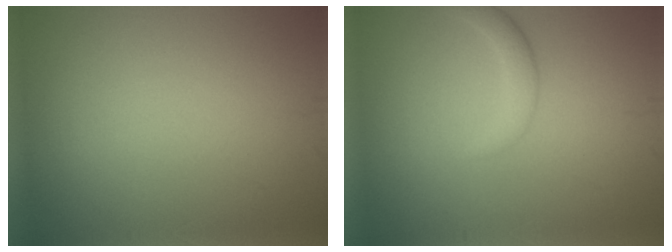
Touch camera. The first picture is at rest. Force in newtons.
{"total": 1.9, "press": 1.9, "slide": 0.0}